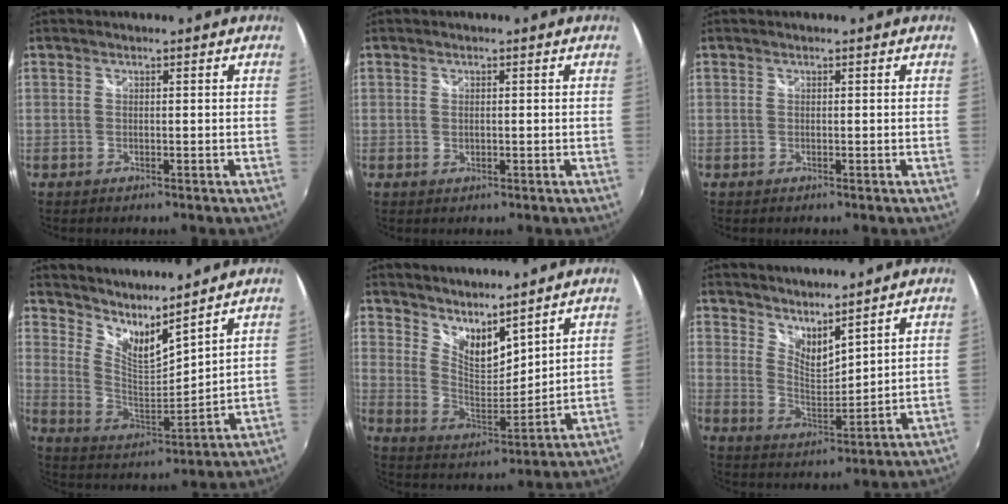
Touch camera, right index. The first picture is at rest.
{"total": 0.9, "force": [0.1, 0.7, 0.5], "torque": [-0.010, -0.003, 0.002]}
{"total": 0.0}
{"total": 10.7, "force": [9.3, 1.1, 5.2], "torque": [-0.092, -0.024, 0.171]}
{"total": 10.5, "force": [8.7, 3.2, 5.0], "torque": [-0.081, -0.009, 0.162]}
{"total": 8.2, "force": [7.1, 1.9, 3.6], "torque": [-0.056, -0.007, 0.130]}